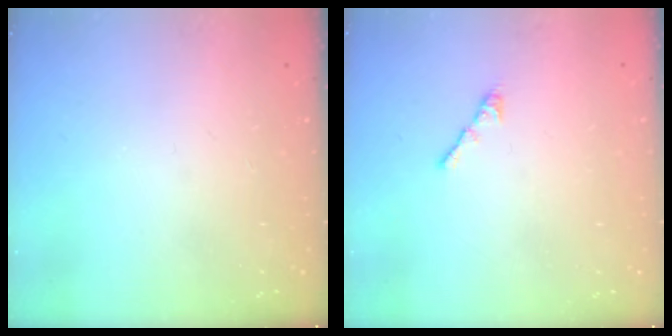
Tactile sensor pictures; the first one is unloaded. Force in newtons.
{"total": 0.6, "press": 0.4, "slide": 0.4}